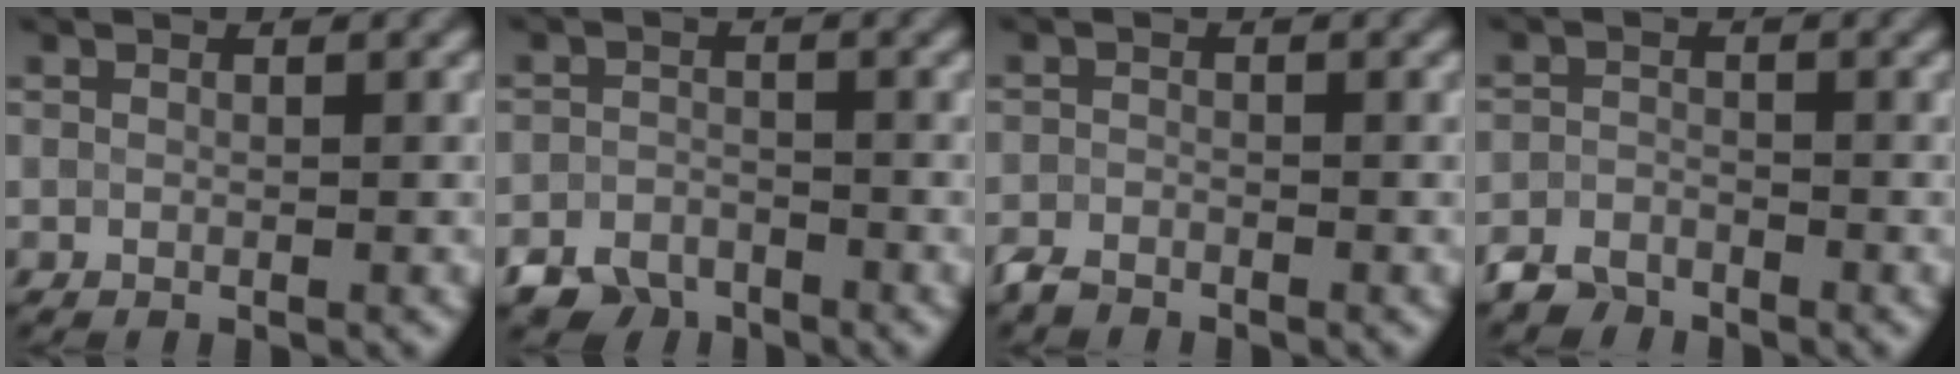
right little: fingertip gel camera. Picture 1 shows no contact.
{"total": 3.6, "force": [-3.0, 1.8, 0.6], "torque": [-0.007, -0.007, -0.060]}
{"total": 1.6, "force": [-1.6, 0.5, 0.2], "torque": [-0.007, -0.005, -0.037]}
{"total": 2.4, "force": [-2.2, 0.8, 0.1], "torque": [-0.002, -0.004, -0.051]}